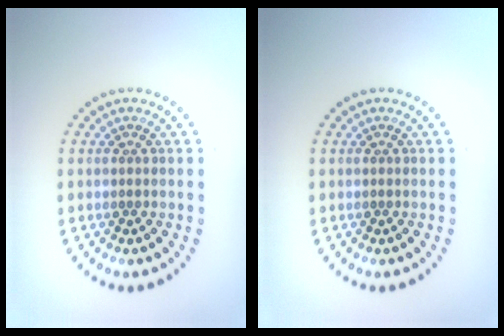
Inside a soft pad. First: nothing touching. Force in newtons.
{"total": 0.0}